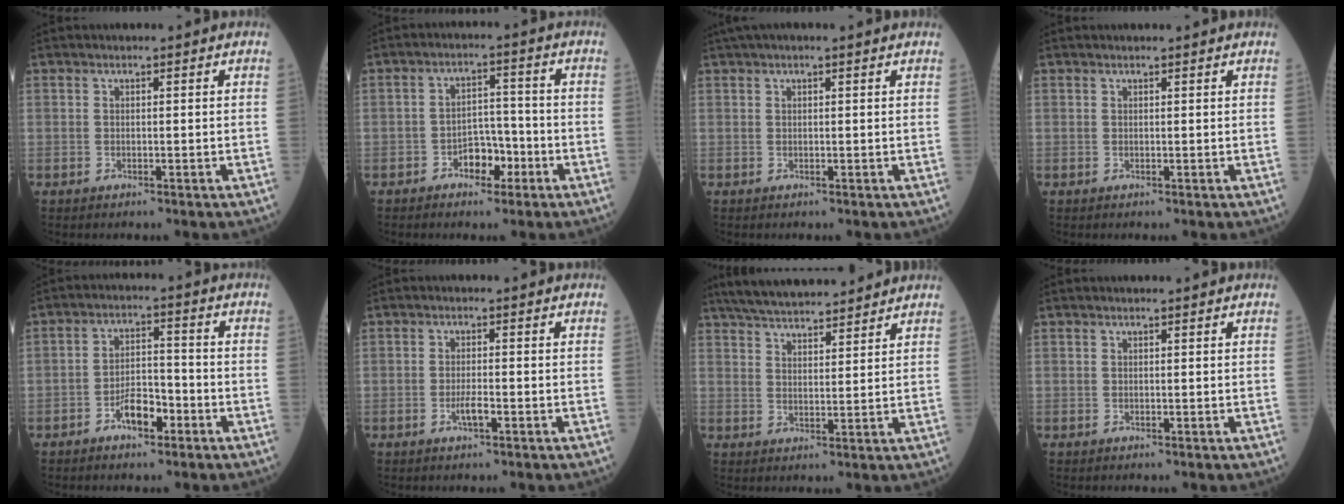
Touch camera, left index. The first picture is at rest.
{"total": 4.8, "force": [-2.6, 2.8, 3.0], "torque": [-0.045, 0.015, -0.045]}
{"total": 4.3, "force": [3.4, 0.0, 2.5], "torque": [-0.041, 0.038, 0.052]}
{"total": 1.7, "force": [1.6, 0.1, 0.5], "torque": [-0.008, 0.013, 0.020]}
{"total": 5.3, "force": [-3.1, 2.2, 3.8], "torque": [-0.072, 0.009, -0.055]}
{"total": 2.0, "force": [-0.9, 0.3, 1.8], "torque": [-0.037, -0.001, -0.017]}
{"total": 13.3, "force": [12.0, 2.3, 5.4], "torque": [-0.091, 0.028, 0.187]}
{"total": 0.5, "force": [0.5, 0.0, 0.2], "torque": [-0.008, 0.004, 0.008]}